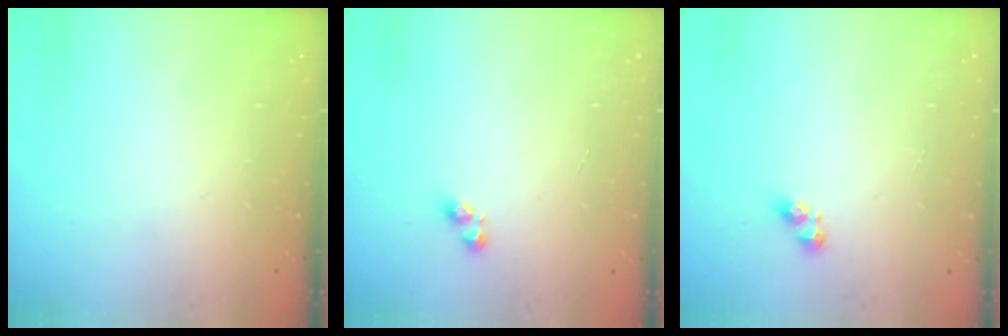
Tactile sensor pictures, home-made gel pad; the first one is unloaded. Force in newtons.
{"total": 3.5, "press": 3.5, "slide": 0.1}
{"total": 3.7, "press": 3.7, "slide": 0.4}